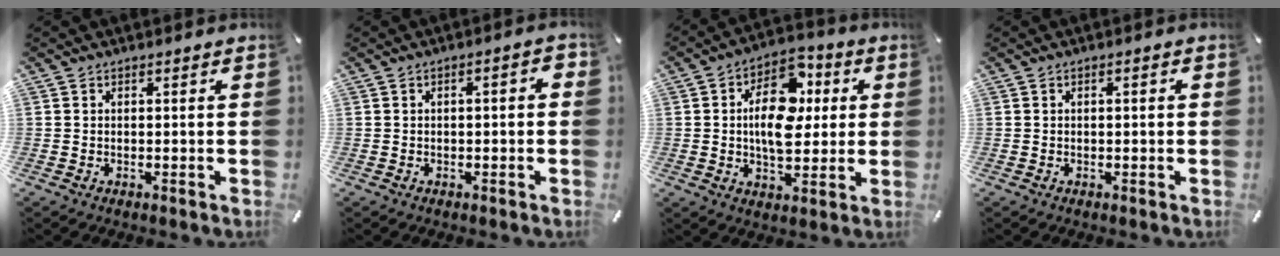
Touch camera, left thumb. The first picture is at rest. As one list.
[{"total": 2.9, "force": [-0.8, 1.1, 2.5], "torque": [-0.042, 0.010, -0.015]}, {"total": 14.9, "force": [2.0, 9.7, 11.1], "torque": [-0.184, 0.005, 0.030]}, {"total": 1.0, "force": [-0.1, 0.4, 1.0], "torque": [-0.016, 0.002, -0.004]}]